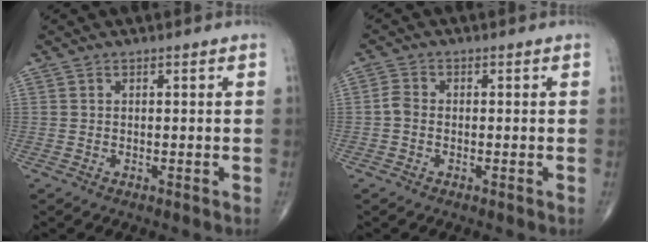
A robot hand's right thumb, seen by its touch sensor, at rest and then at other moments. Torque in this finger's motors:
{"motor_torque": [-0.10, 0.21, 0.37, -0.07, 0.04]}